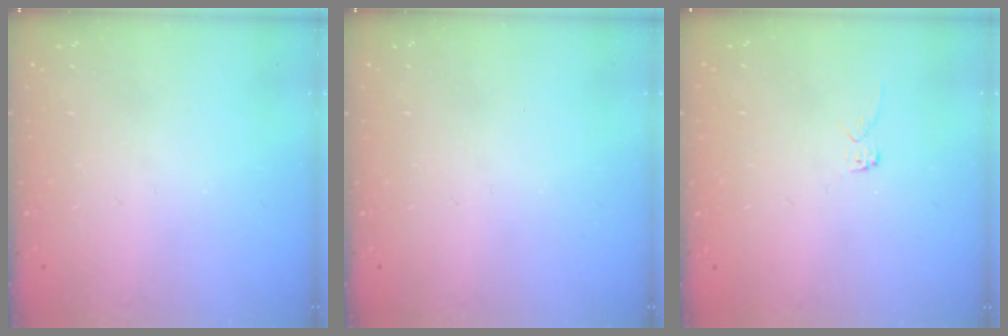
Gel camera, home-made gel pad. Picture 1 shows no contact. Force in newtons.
{"total": 0.0}
{"total": 2.8, "press": 2.8, "slide": 0.1}